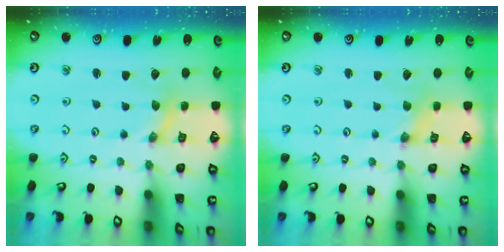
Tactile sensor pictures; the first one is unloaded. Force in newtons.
{"total": 0.0}